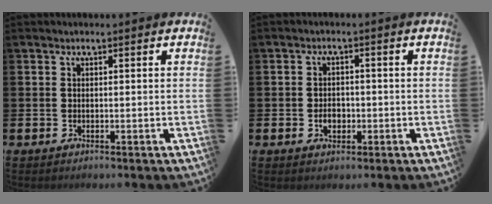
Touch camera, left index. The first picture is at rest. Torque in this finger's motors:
{"motor_torque": [0.47, 0.17, 0.08, 0.08]}